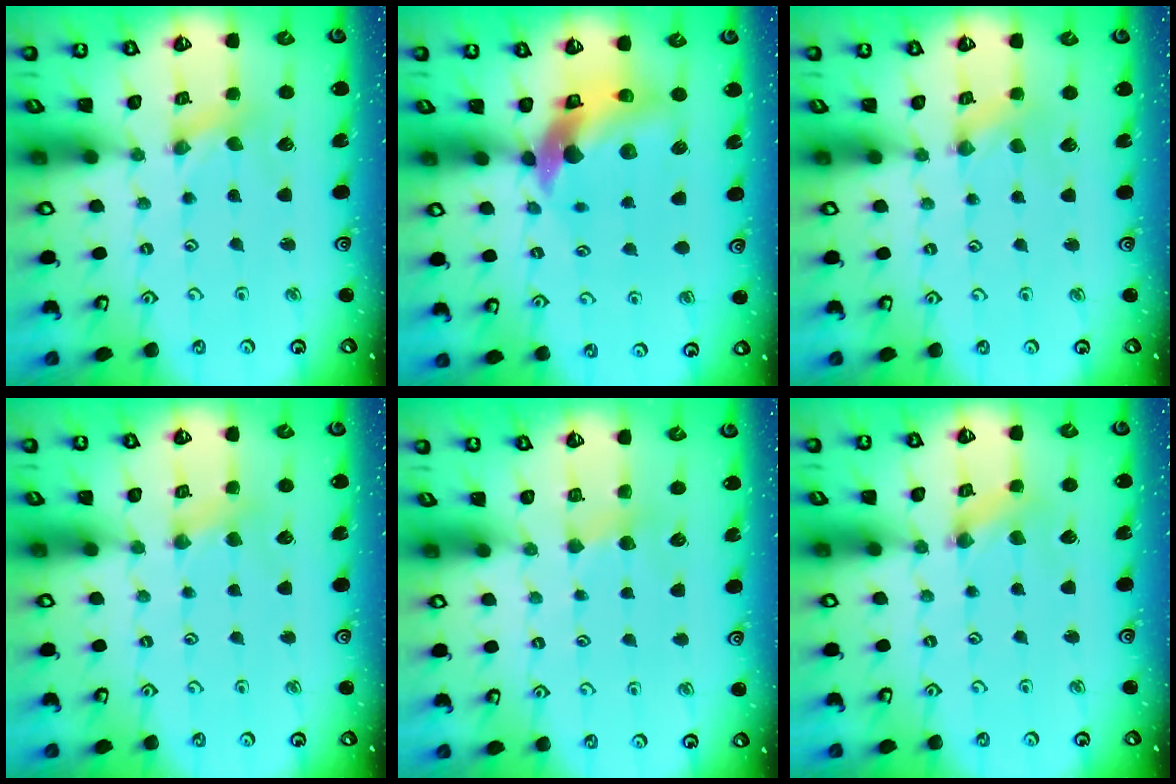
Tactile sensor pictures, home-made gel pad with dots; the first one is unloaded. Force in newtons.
{"total": 12.2, "press": 12.0, "slide": 1.9}
{"total": 0.0}
{"total": 2.3, "press": 2.2, "slide": 0.4}
{"total": 3.2, "press": 3.1, "slide": 0.5}
{"total": 1.0, "press": 1.0, "slide": 0.3}